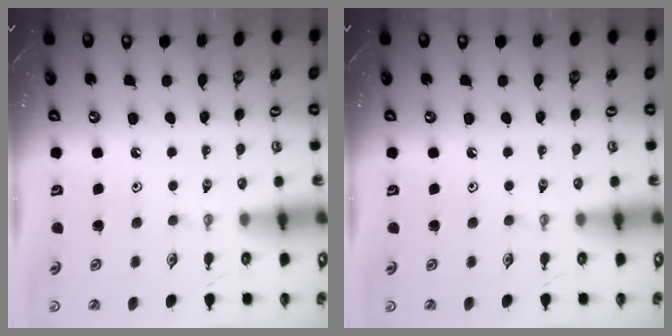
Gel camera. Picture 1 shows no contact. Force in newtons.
{"total": 0.0}